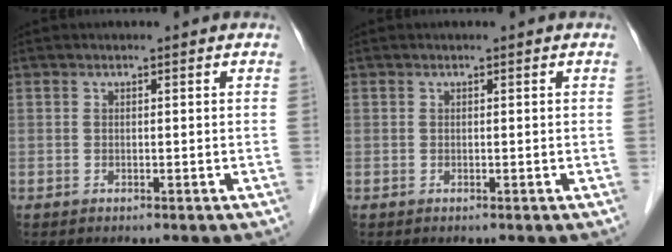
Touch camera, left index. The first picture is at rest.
{"total": 0.0}